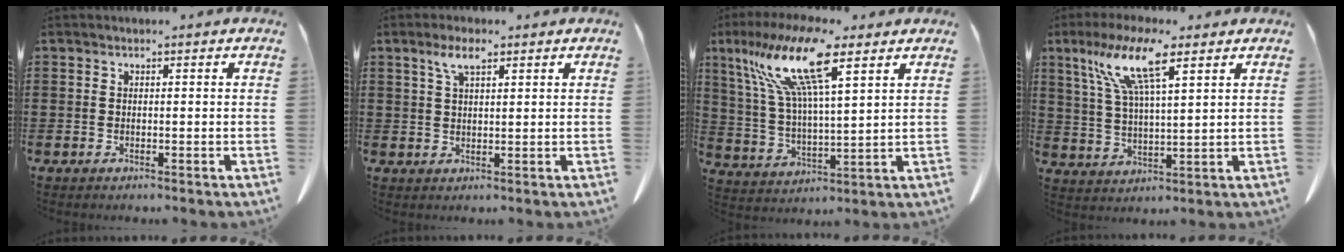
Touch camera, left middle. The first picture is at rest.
{"total": 3.9, "force": [2.2, 1.1, 3.0], "torque": [-0.065, 0.007, 0.037]}
{"total": 14.3, "force": [8.8, 3.0, 10.9], "torque": [-0.253, -0.026, 0.143]}
{"total": 10.4, "force": [6.4, 2.0, 7.9], "torque": [-0.169, -0.002, 0.113]}